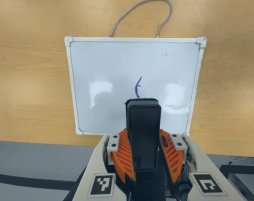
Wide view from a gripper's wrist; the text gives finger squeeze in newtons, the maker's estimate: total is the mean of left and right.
{"total": 9.9, "left": 8.2, "right": 11.5}